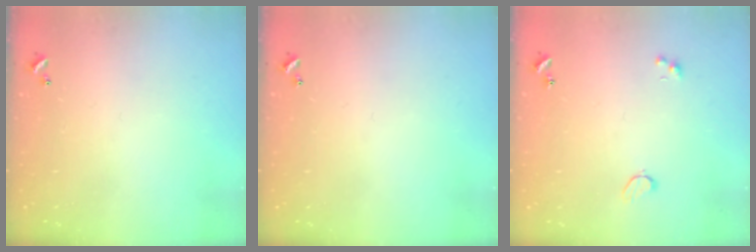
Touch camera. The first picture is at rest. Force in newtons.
{"total": 0.0}
{"total": 2.6, "press": 2.5, "slide": 0.6}